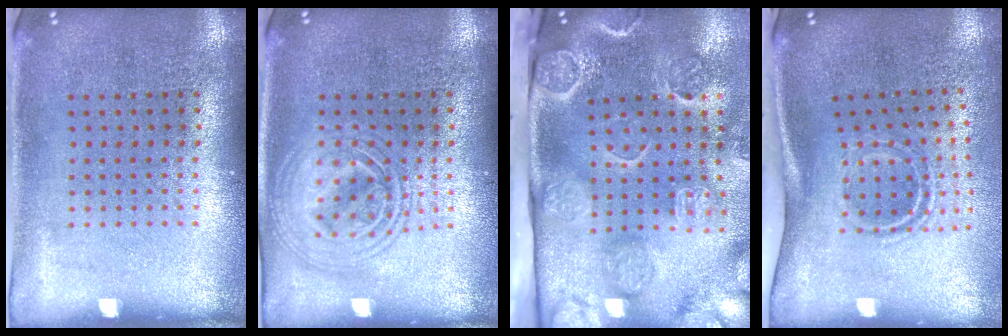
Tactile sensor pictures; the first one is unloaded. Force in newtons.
{"total": 2.8, "press": 2.8, "slide": 0.4}
{"total": 4.7, "press": 3.6, "slide": 3.1}
{"total": 1.8, "press": 1.1, "slide": 1.5}